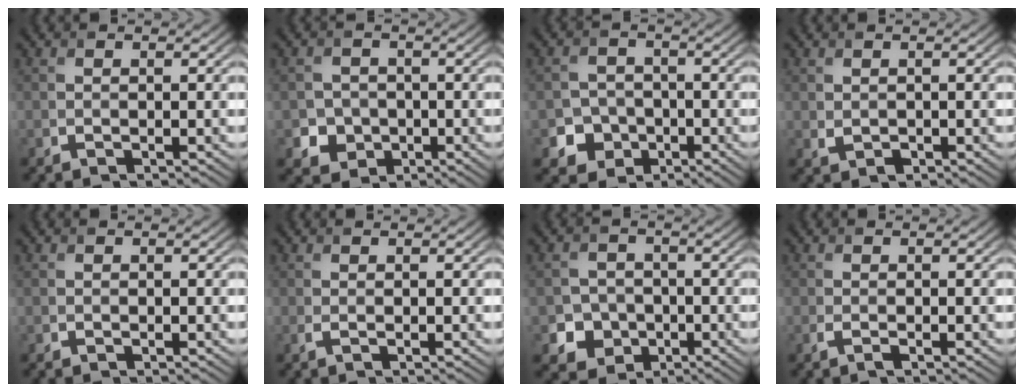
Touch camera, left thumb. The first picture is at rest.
{"total": 3.9, "force": [-1.1, 3.6, 1.0], "torque": [-0.018, -0.006, -0.033]}
{"total": 4.8, "force": [-2.0, 4.2, 1.3], "torque": [-0.018, 0.000, -0.054]}
{"total": 1.0, "force": [0.0, 0.8, 0.7], "torque": [-0.018, -0.006, 0.005]}
{"total": 0.0}
{"total": 0.6, "force": [0.1, 0.1, 0.6], "torque": [-0.015, 0.002, 0.001]}
{"total": 5.1, "force": [-1.7, 4.6, 1.4], "torque": [-0.024, -0.005, -0.050]}
{"total": 0.7, "force": [-0.2, 0.1, 0.7], "torque": [-0.017, -0.003, -0.005]}